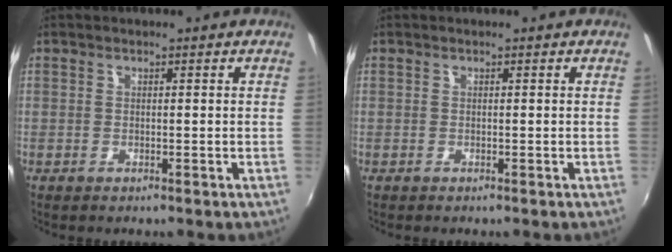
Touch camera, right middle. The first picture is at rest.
{"total": 0.0}